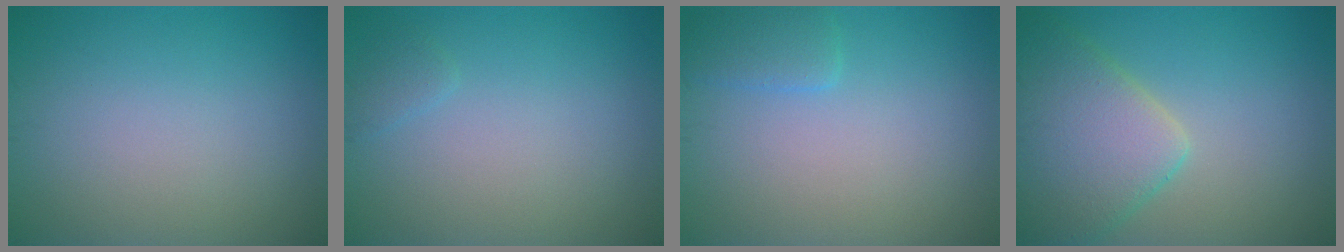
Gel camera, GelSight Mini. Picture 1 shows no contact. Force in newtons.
{"total": 0.8, "press": 0.8, "slide": 0.1}
{"total": 1.7, "press": 1.7, "slide": 0.2}
{"total": 6.9, "press": 6.8, "slide": 0.5}